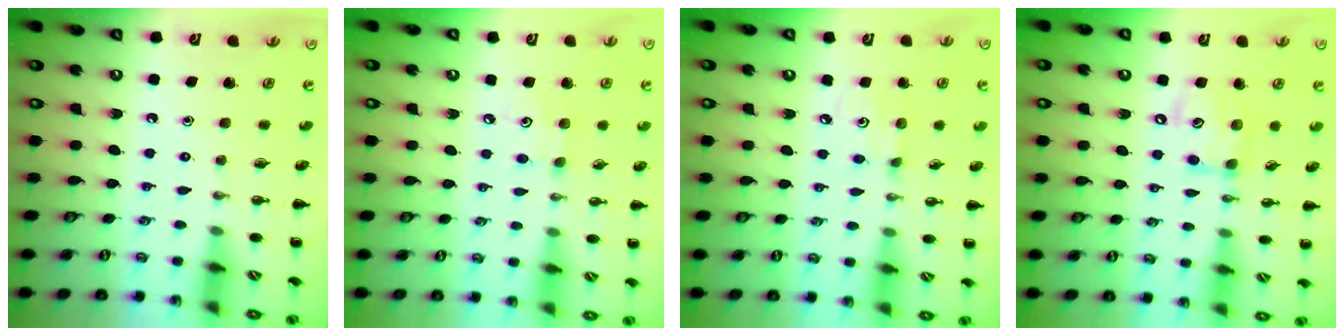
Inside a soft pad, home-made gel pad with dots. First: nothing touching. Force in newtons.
{"total": 4.6, "press": 4.4, "slide": 1.1}
{"total": 3.2, "press": 3.2, "slide": 0.5}
{"total": 10.7, "press": 10.7, "slide": 1.1}